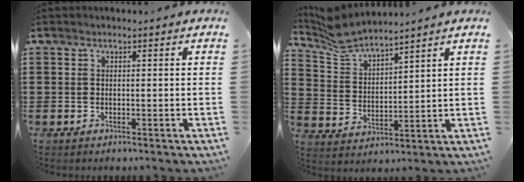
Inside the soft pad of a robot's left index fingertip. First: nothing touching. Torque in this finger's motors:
{"motor_torque": [0.34, -0.42, 0.01, 0.01]}